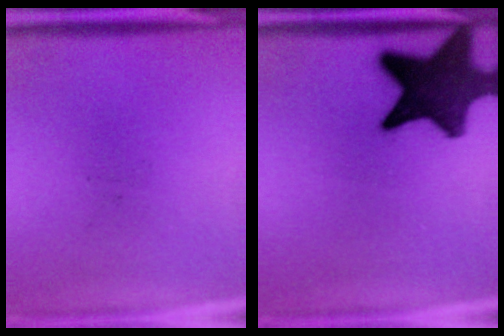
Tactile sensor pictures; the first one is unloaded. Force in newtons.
{"total": 13.7}